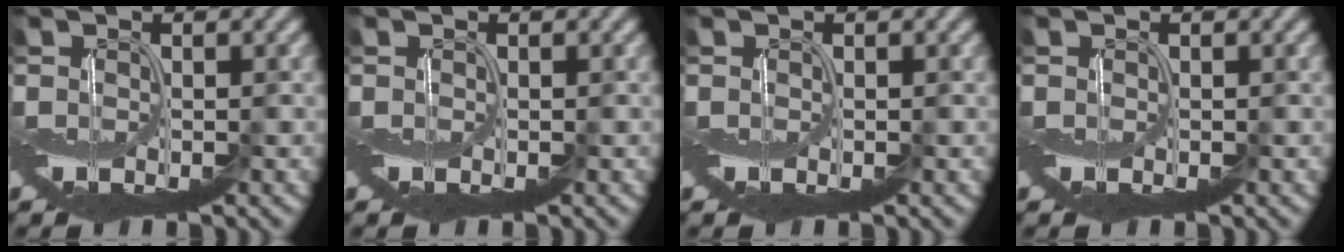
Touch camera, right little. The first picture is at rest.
{"total": 0.0}
{"total": 0.0}
{"total": 0.0}